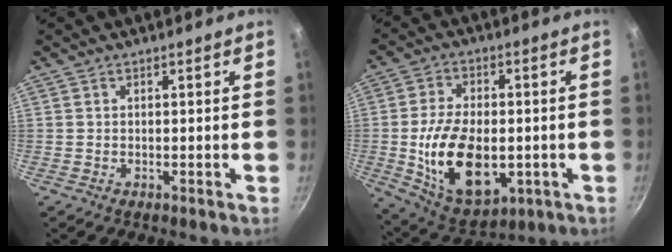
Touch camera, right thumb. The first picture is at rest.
{"total": 17.4, "force": [-2.8, 10.1, 13.9], "torque": [-0.227, -0.001, -0.026]}